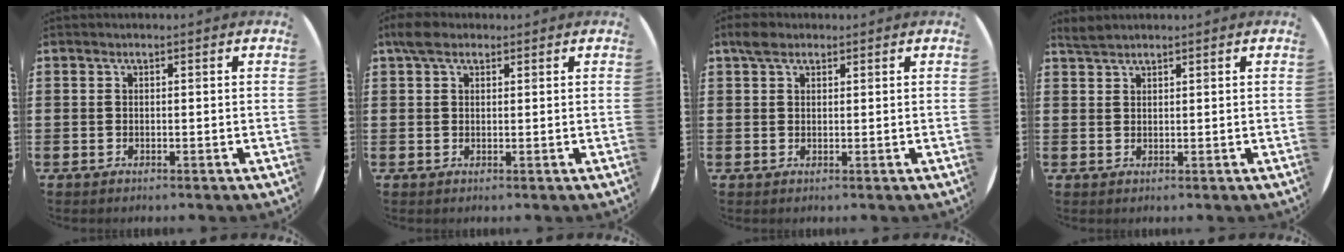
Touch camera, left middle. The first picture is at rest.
{"total": 2.6, "force": [1.9, 1.3, 1.3], "torque": [-0.023, 0.005, 0.033]}
{"total": 2.2, "force": [1.7, 1.1, 0.9], "torque": [-0.012, 0.002, 0.030]}
{"total": 1.6, "force": [1.5, 0.2, 0.2], "torque": [-0.007, 0.002, 0.030]}